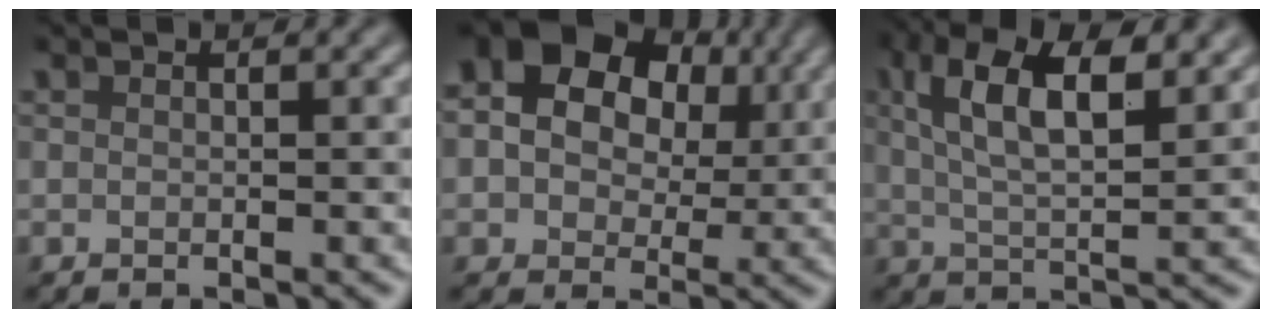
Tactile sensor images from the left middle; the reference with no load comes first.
{"total": 12.1, "force": [4.3, 8.8, 7.1], "torque": [-0.110, 0.040, 0.059]}
{"total": 8.6, "force": [3.5, 3.3, 7.1], "torque": [-0.129, 0.010, 0.059]}